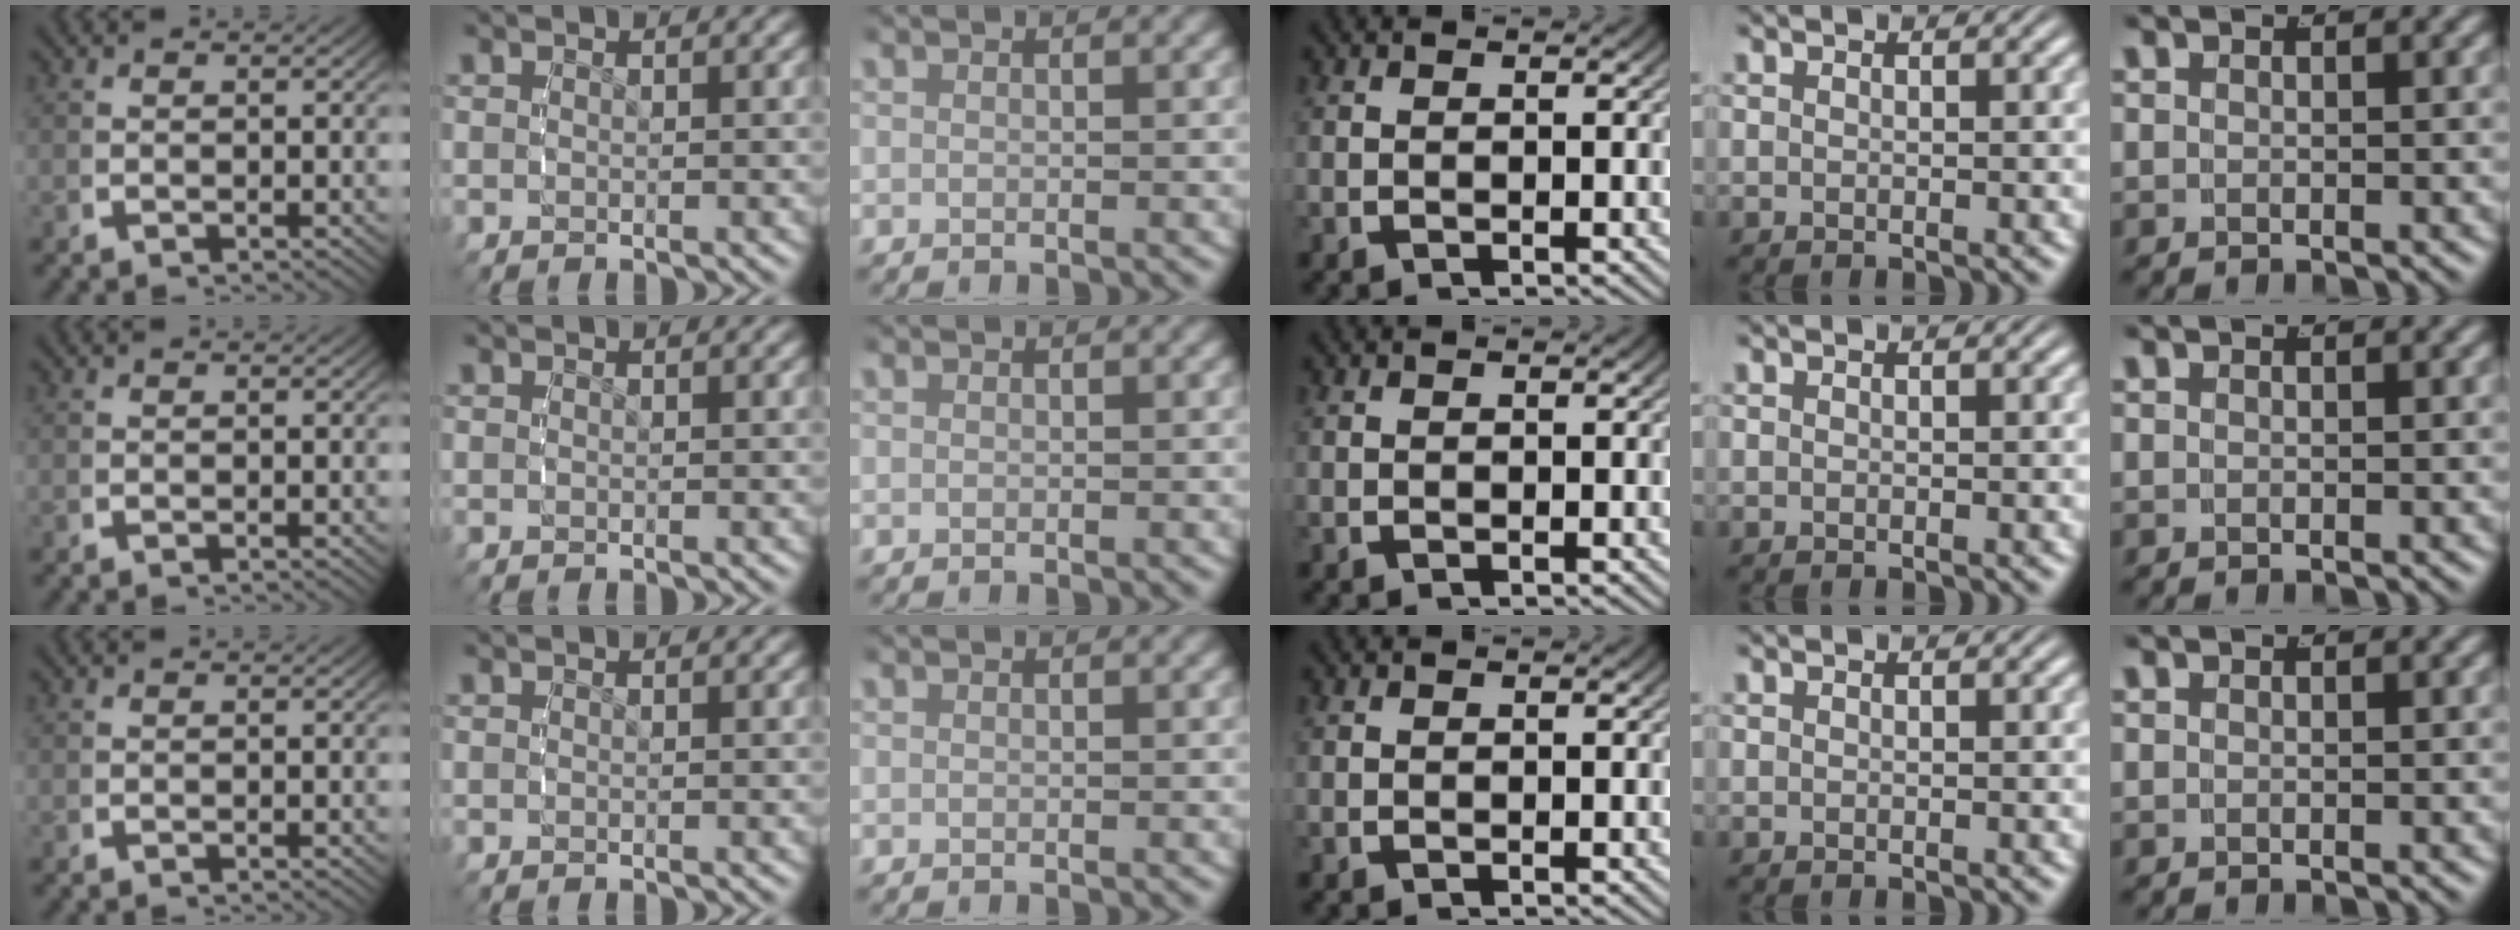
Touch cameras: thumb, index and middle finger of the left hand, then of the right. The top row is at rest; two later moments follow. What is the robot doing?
{"motion": "reach", "object": "bowl"}